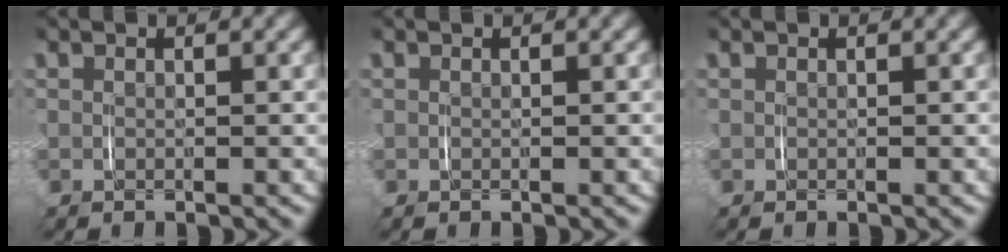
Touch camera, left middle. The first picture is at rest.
{"total": 0.0}
{"total": 0.0}